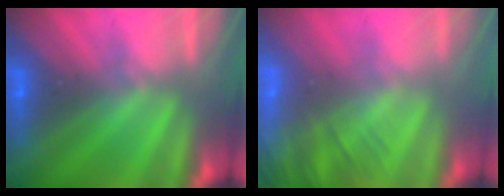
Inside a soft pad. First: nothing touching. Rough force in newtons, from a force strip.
{"total": 7.6}